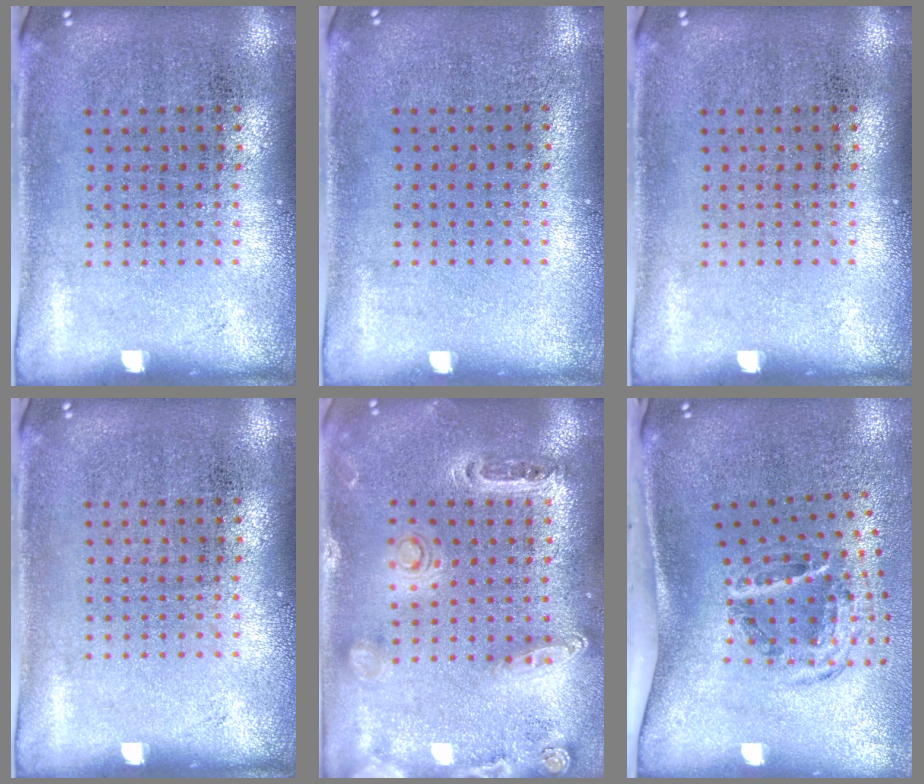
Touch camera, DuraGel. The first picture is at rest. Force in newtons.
{"total": 0.0}
{"total": 0.0}
{"total": 0.0}
{"total": 1.3, "press": 1.3, "slide": 0.2}
{"total": 1.8, "press": 1.1, "slide": 1.5}